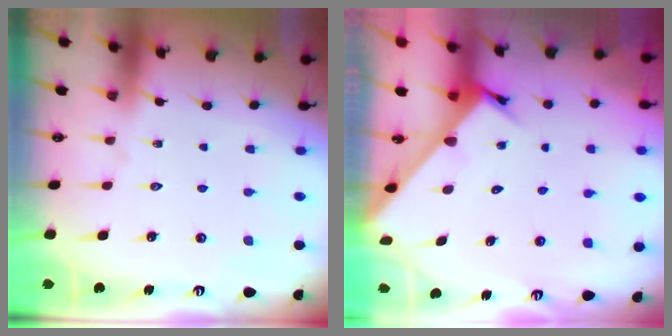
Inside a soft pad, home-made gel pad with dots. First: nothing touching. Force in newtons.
{"total": 3.4, "press": 3.4, "slide": 0.2}